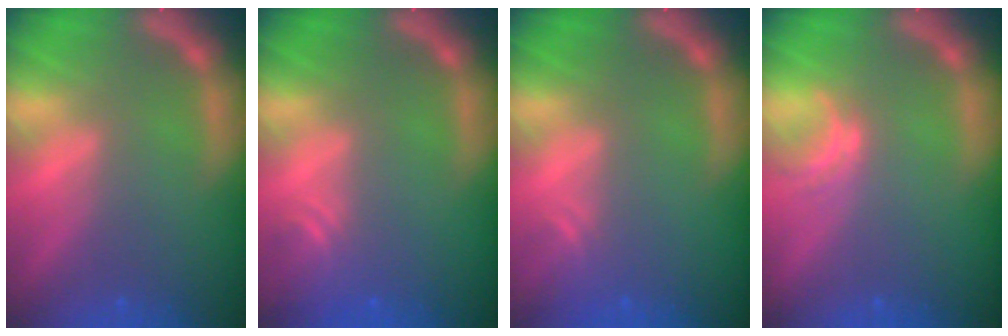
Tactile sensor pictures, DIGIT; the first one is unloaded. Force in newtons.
{"total": 2.4}
{"total": 1.5}
{"total": 1.5}